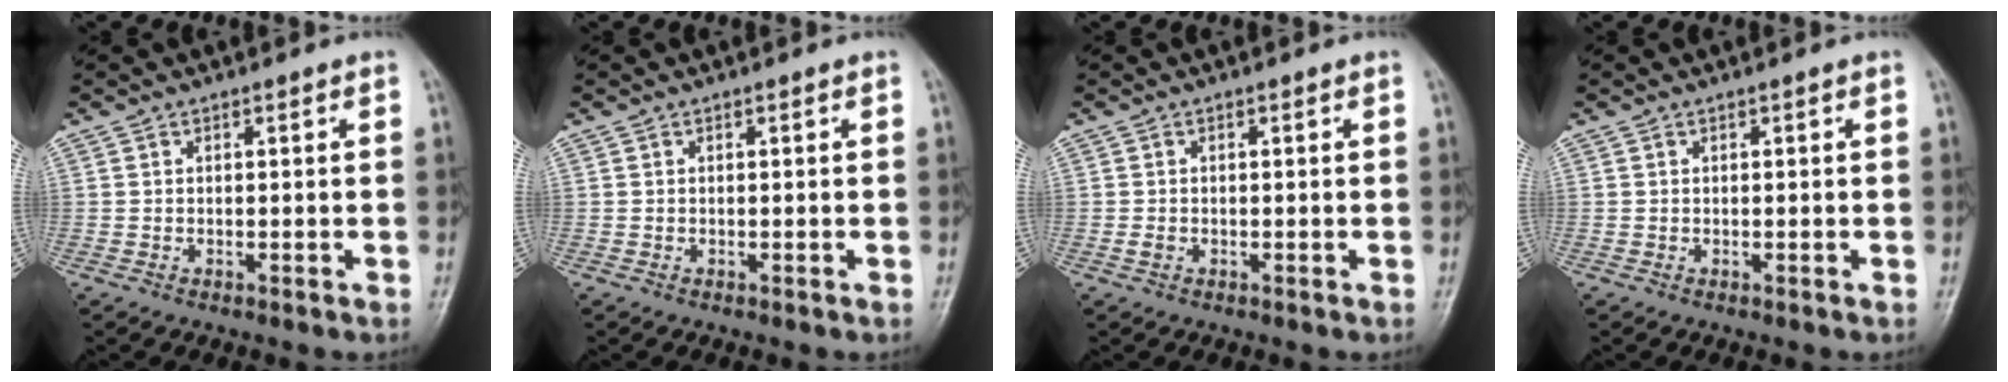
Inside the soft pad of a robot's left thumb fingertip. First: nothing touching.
{"total": 0.0}
{"total": 0.9, "force": [-0.2, 0.7, 0.5], "torque": [-0.009, -0.001, -0.004]}
{"total": 0.0}